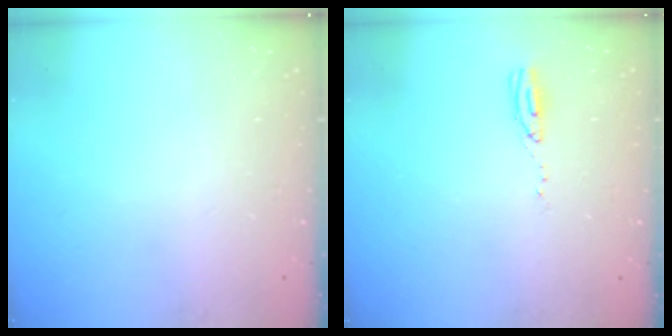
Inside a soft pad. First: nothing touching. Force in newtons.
{"total": 3.9, "press": 3.7, "slide": 1.2}